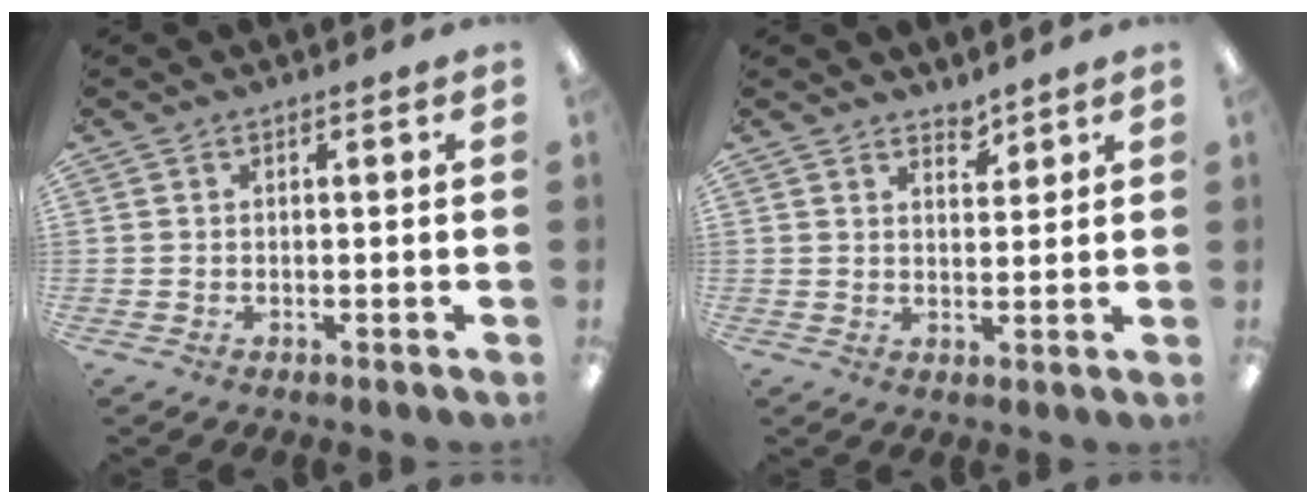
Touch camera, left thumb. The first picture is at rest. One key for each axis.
{"total": 3.4, "fx": 3.1, "fy": 1.3, "fz": 0.4, "tx": 0.004, "ty": -0.023, "tz": 0.056}